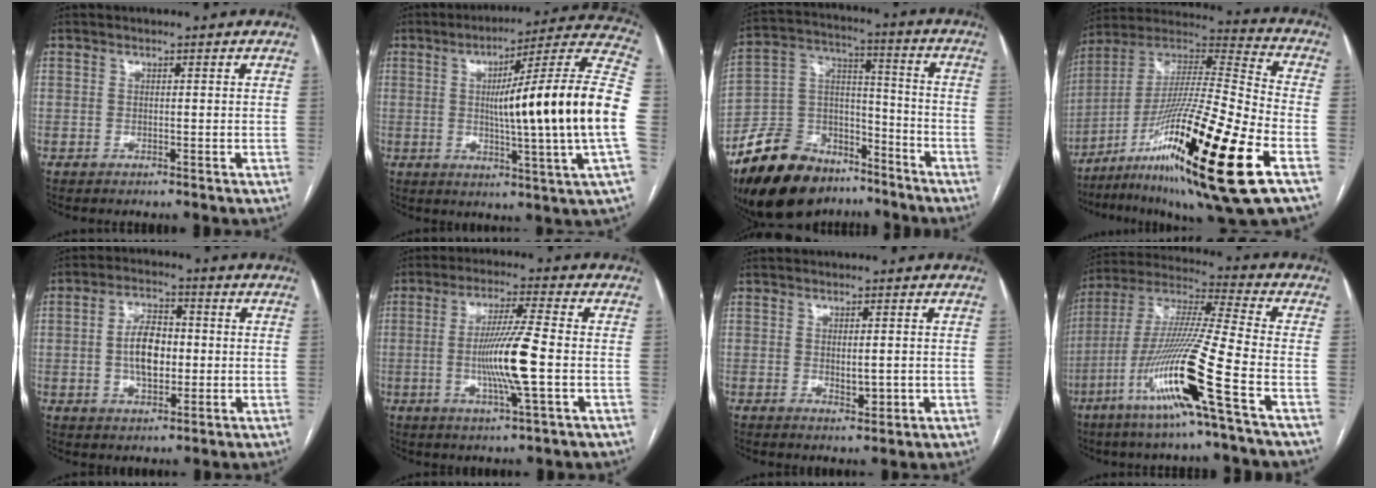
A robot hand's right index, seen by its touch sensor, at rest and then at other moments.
{"total": 23.1, "force": [-0.4, -1.6, 23.0], "torque": [-0.284, 0.009, -0.021]}
{"total": 18.1, "force": [-13.5, 9.6, 7.4], "torque": [-0.141, 0.046, -0.227]}
{"total": 26.4, "force": [-11.5, 0.5, 23.7], "torque": [-0.412, -0.040, -0.203]}
{"total": 7.7, "force": [-0.2, 4.3, 6.4], "torque": [-0.122, 0.016, -0.001]}
{"total": 10.3, "force": [-1.5, -0.3, 10.2], "torque": [-0.194, -0.007, -0.031]}
{"total": 2.9, "force": [-0.3, 1.0, 2.8], "torque": [-0.045, -0.005, 0.000]}
{"total": 17.8, "force": [-7.6, -1.3, 16.1], "torque": [-0.329, -0.023, -0.151]}